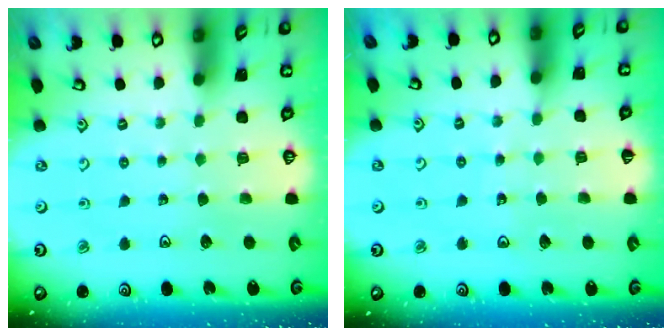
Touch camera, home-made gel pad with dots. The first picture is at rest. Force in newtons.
{"total": 2.7, "press": 2.7, "slide": 0.3}